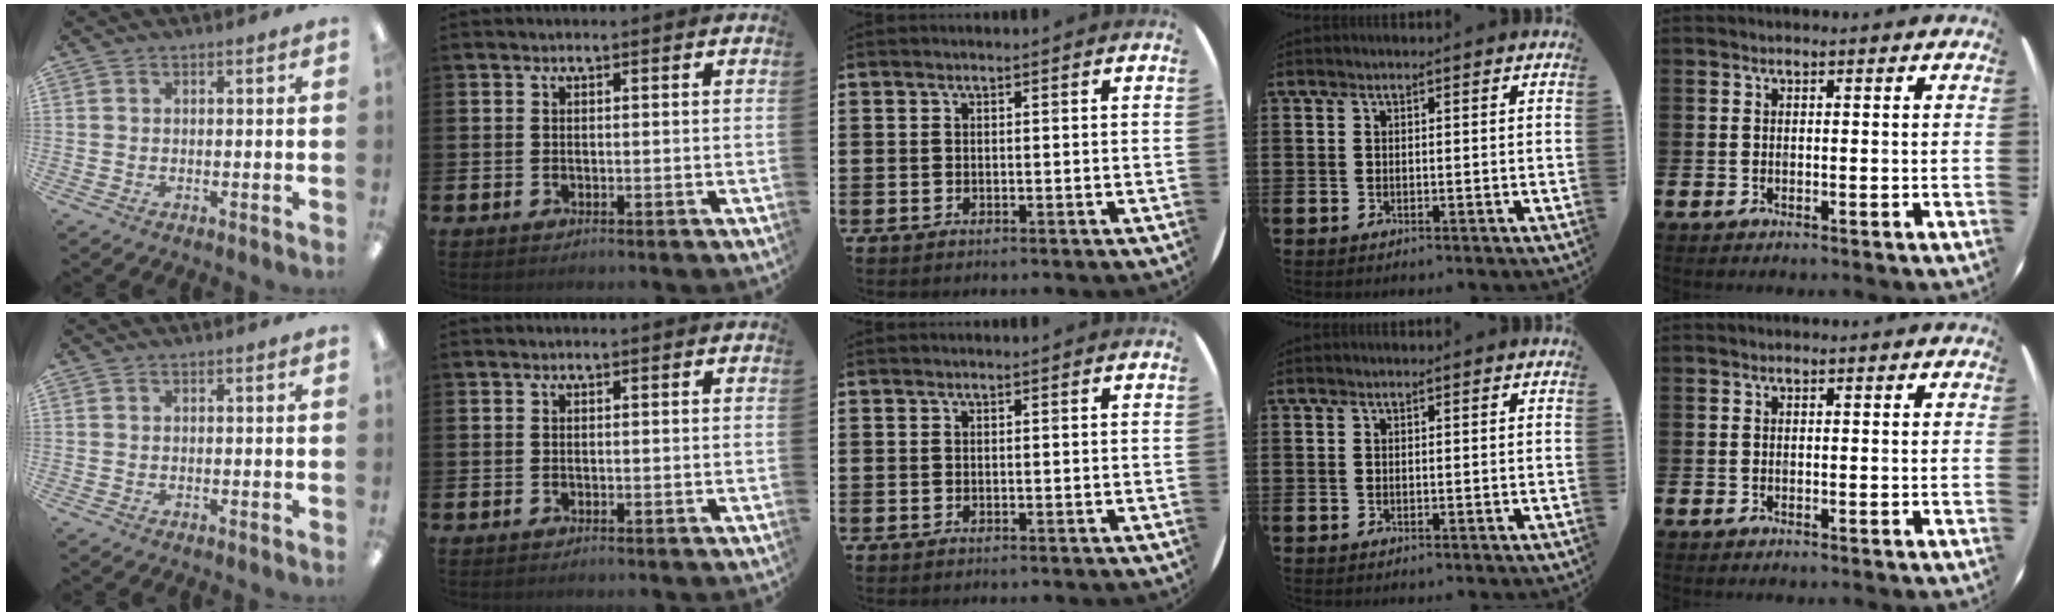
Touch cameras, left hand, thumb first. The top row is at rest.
{}